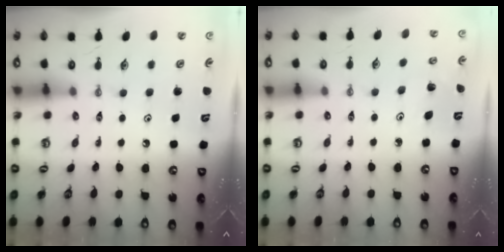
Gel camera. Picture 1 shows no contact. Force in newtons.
{"total": 2.9, "press": 2.9, "slide": 0.3}